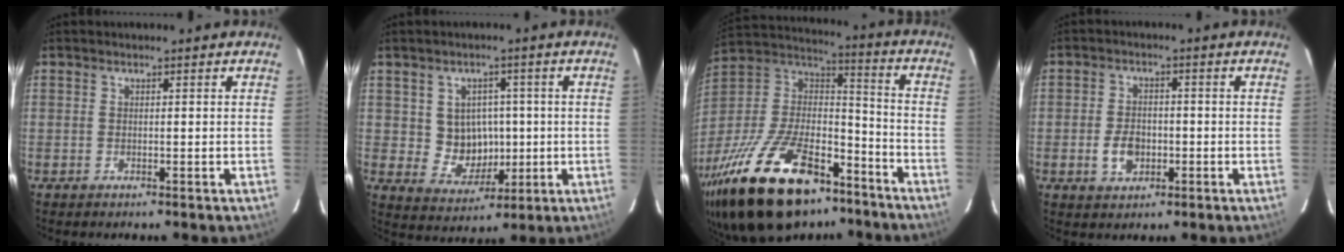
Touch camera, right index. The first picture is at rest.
{"total": 7.3, "force": [0.3, 6.9, 2.5], "torque": [-0.051, 0.009, 0.022]}
{"total": 33.6, "force": [-22.2, 15.2, 20.2], "torque": [-0.408, -0.012, -0.349]}
{"total": 5.1, "force": [-1.5, 3.5, 3.3], "torque": [-0.065, 0.007, -0.020]}